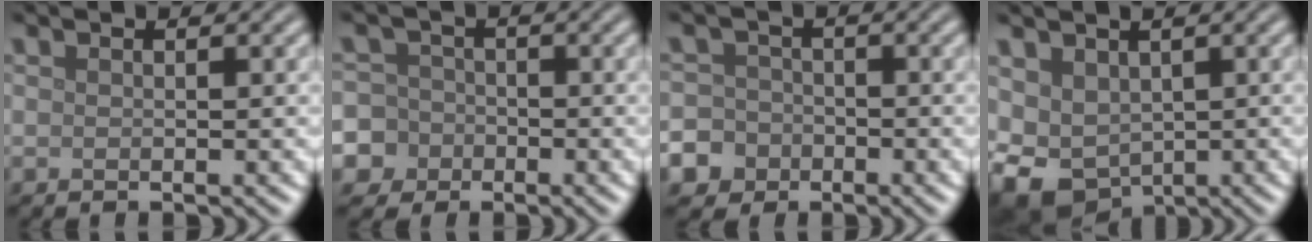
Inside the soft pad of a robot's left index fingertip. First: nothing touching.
{"total": 8.1, "force": [-3.5, 7.2, 1.4], "torque": [-0.040, -0.011, -0.095]}
{"total": 7.4, "force": [-4.0, 6.1, 1.2], "torque": [-0.030, -0.020, -0.090]}
{"total": 6.1, "force": [-0.9, 4.6, 3.9], "torque": [-0.082, -0.016, -0.007]}